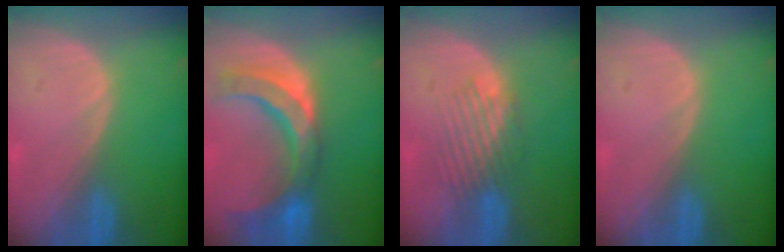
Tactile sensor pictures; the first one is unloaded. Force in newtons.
{"total": 10.6, "press": 9.3, "slide": 5.0}
{"total": 4.8, "press": 4.4, "slide": 1.9}
{"total": 0.0}